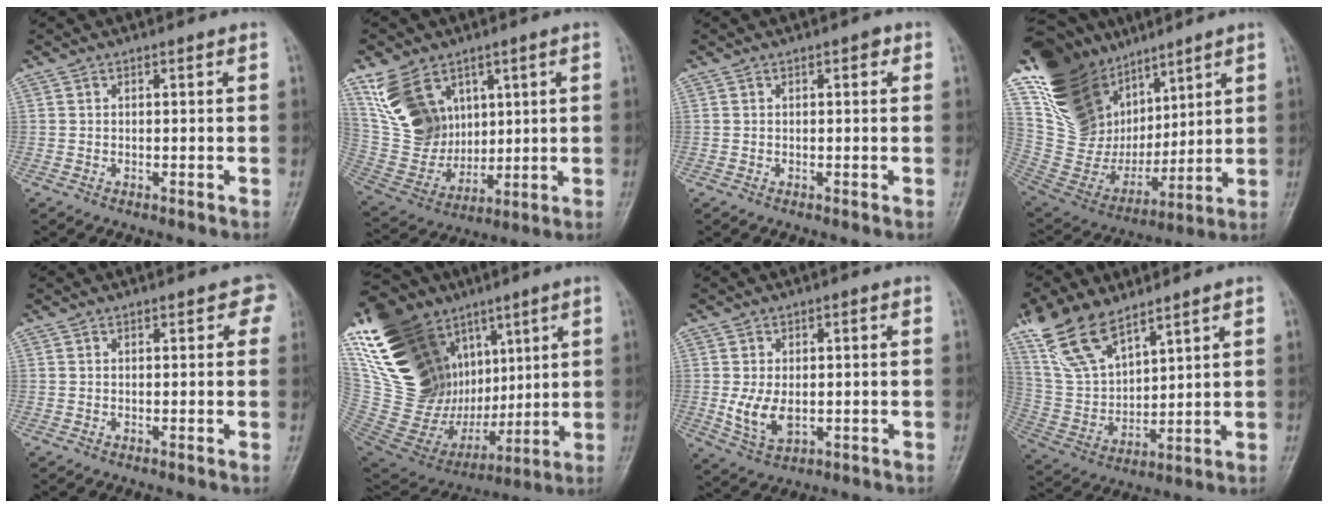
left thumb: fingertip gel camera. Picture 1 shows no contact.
{"total": 14.6, "force": [6.7, 10.7, 7.3], "torque": [-0.113, -0.028, 0.153]}
{"total": 0.8, "force": [0.3, 0.5, 0.6], "torque": [0.000, 0.001, 0.001]}
{"total": 27.6, "force": [14.5, 18.2, 14.9], "torque": [-0.254, -0.024, 0.282]}
{"total": 2.3, "force": [1.1, 1.5, 1.4], "torque": [0.010, 0.002, 0.005]}
{"total": 34.4, "force": [10.4, 23.0, 23.4], "torque": [-0.428, -0.001, 0.211]}
{"total": 6.4, "force": [-0.8, 4.0, 4.9], "torque": [-0.091, -0.005, -0.004]}
{"total": 13.9, "force": [9.7, 6.2, 7.7], "torque": [-0.140, -0.036, 0.205]}